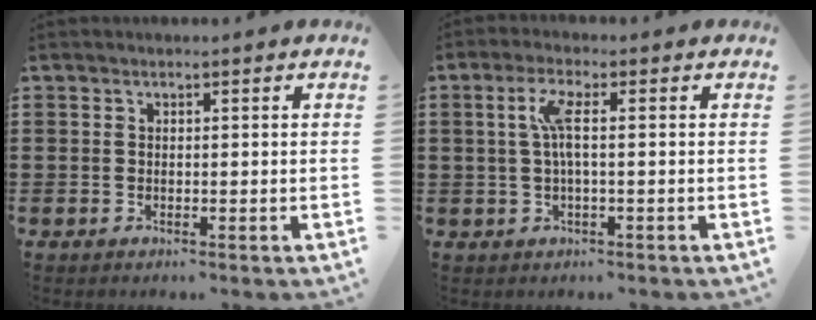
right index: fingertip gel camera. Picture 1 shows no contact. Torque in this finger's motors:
{"motor_torque": [0.55, -0.11, 0.15, 0.06]}